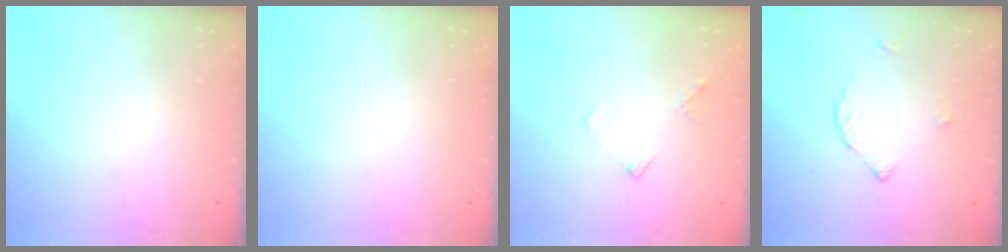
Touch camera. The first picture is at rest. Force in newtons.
{"total": 0.0}
{"total": 5.1, "press": 5.1, "slide": 0.6}
{"total": 3.2, "press": 3.1, "slide": 0.4}